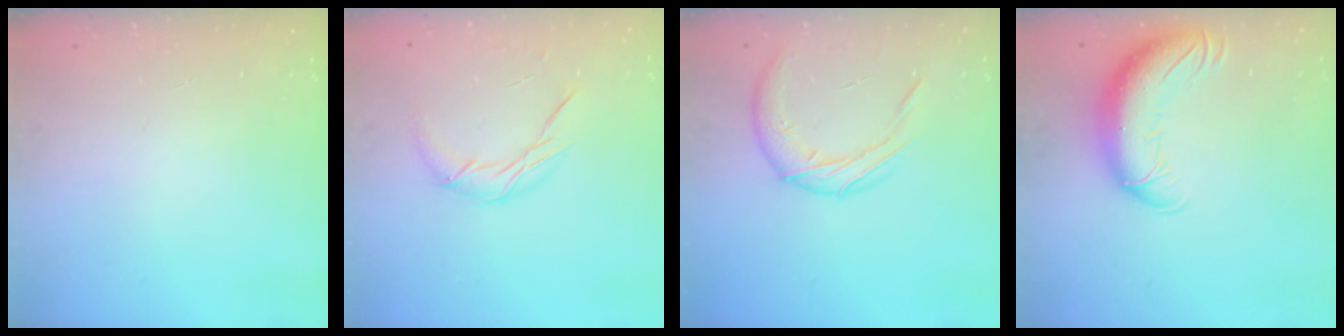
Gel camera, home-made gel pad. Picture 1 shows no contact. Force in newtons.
{"total": 7.9, "press": 7.9, "slide": 0.2}
{"total": 10.8, "press": 10.8, "slide": 0.4}
{"total": 13.4, "press": 13.0, "slide": 3.1}